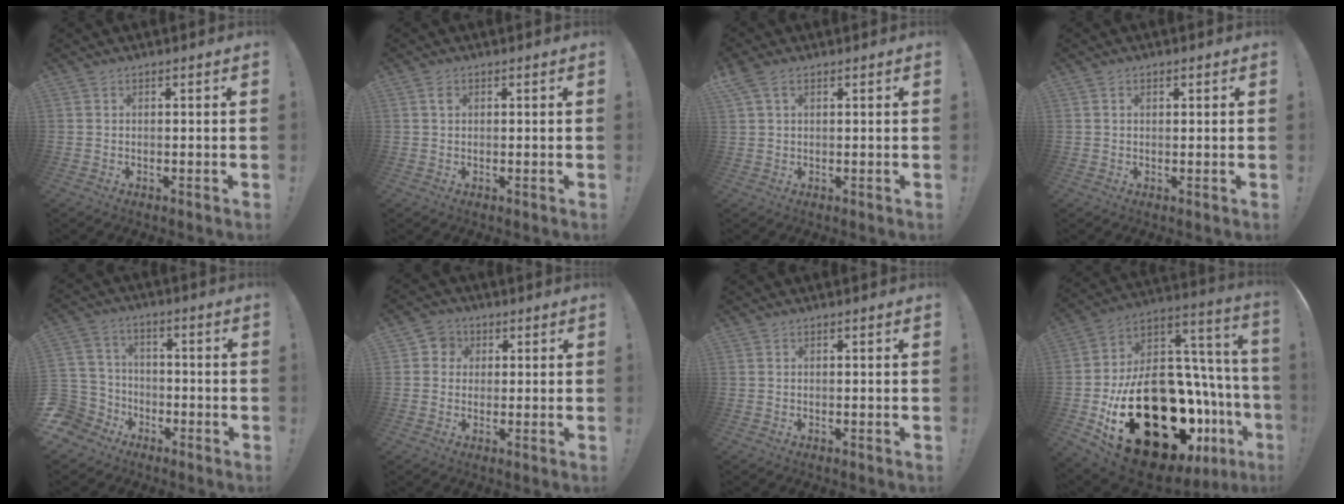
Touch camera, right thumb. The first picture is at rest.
{"total": 1.0, "force": [0.8, 0.1, 0.6], "torque": [-0.004, -0.003, 0.013]}
{"total": 4.1, "force": [2.1, 2.4, 2.6], "torque": [-0.047, 0.000, 0.041]}
{"total": 1.1, "force": [0.6, 0.6, 0.7], "torque": [-0.010, -0.001, 0.009]}
{"total": 8.5, "force": [-3.2, 7.7, 2.0], "torque": [-0.055, 0.023, -0.053]}
{"total": 3.6, "force": [0.8, 3.4, 1.0], "torque": [-0.010, 0.002, 0.013]}
{"total": 0.0}
{"total": 39.4, "force": [-13.9, 23.5, 28.3], "torque": [-0.416, 0.021, -0.149]}